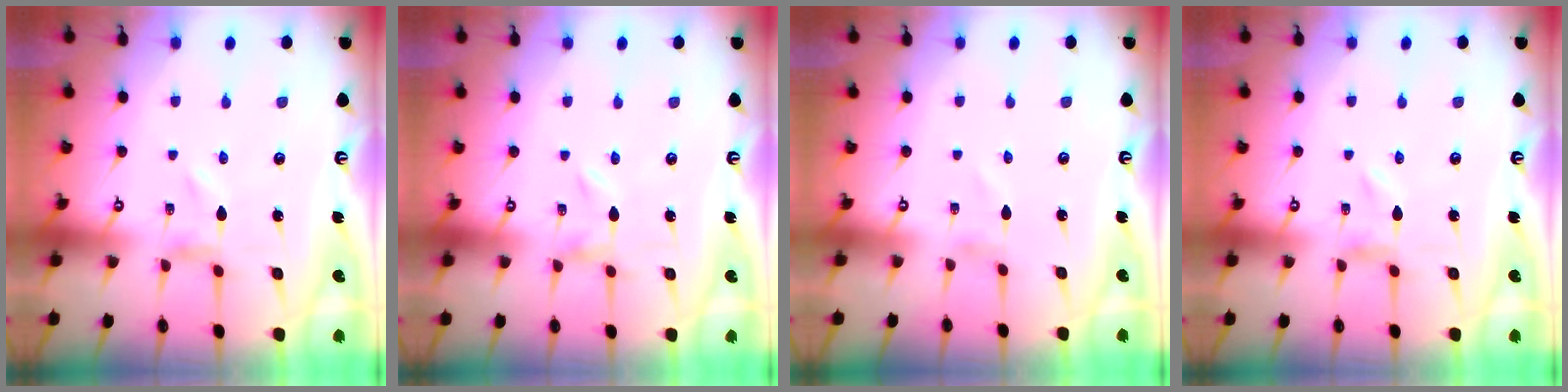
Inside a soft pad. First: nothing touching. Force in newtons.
{"total": 0.0}
{"total": 1.3, "press": 1.2, "slide": 0.1}
{"total": 0.0}